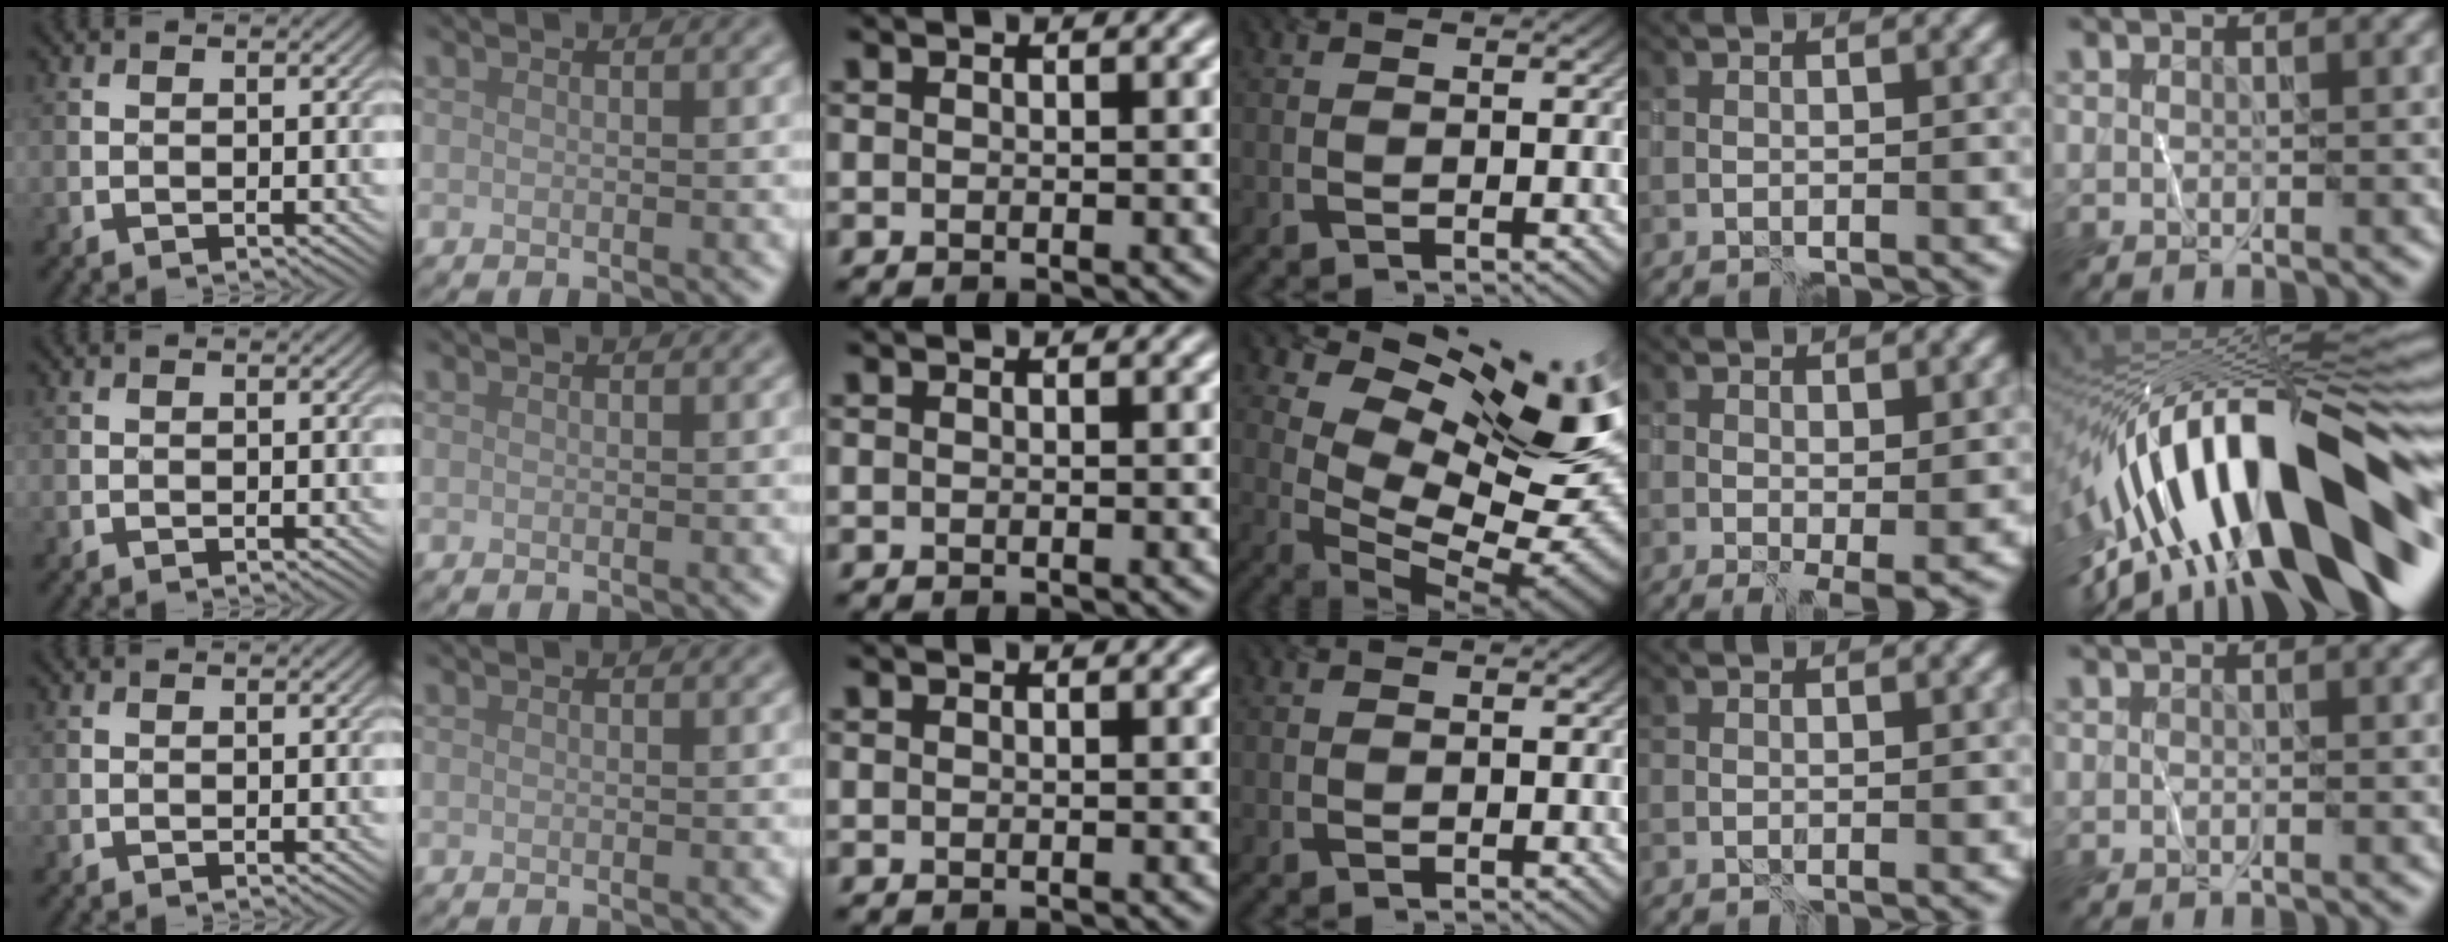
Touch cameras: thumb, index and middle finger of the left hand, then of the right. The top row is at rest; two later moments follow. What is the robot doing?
{"motion": "wrap", "object": "plastic wrap"}